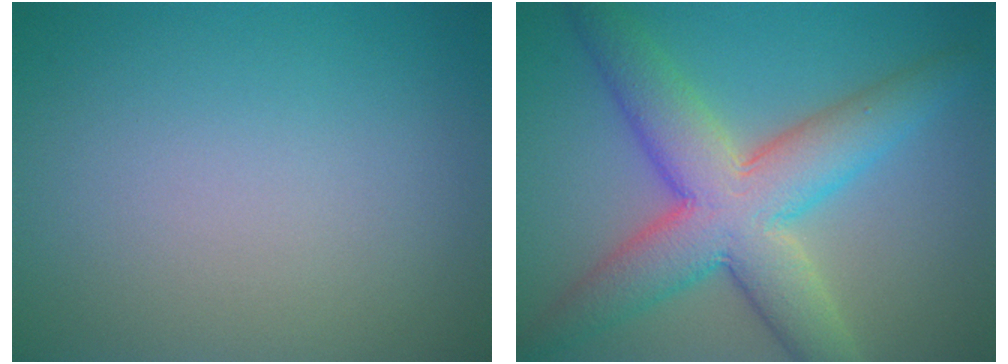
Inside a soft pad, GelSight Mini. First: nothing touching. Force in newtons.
{"total": 9.0, "press": 9.0, "slide": 0.3}